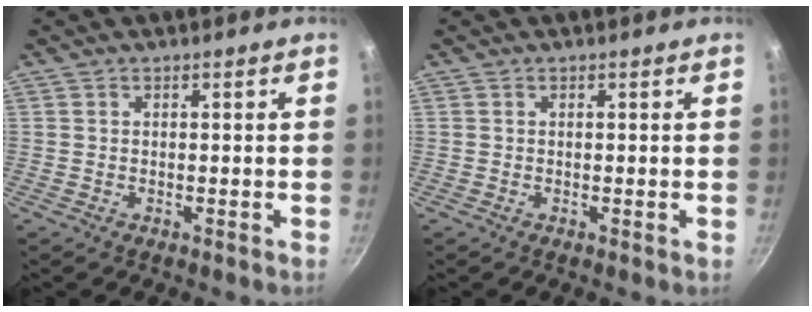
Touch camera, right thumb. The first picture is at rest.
{"total": 0.0}